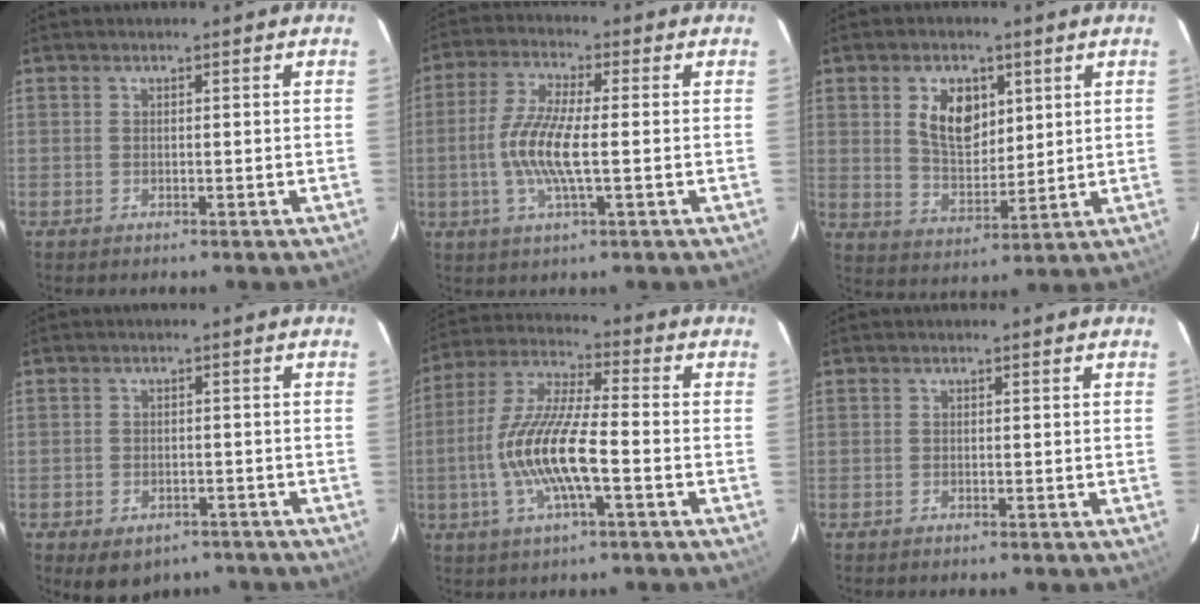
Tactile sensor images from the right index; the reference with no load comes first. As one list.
[{"total": 9.6, "force": [-1.3, 1.6, 9.4], "torque": [-0.193, 0.000, -0.030]}, {"total": 8.9, "force": [3.2, 5.5, 6.2], "torque": [-0.109, 0.007, 0.067]}, {"total": 7.5, "force": [-5.0, 4.6, 3.3], "torque": [-0.063, -0.001, -0.056]}, {"total": 14.0, "force": [-3.6, 2.7, 13.3], "torque": [-0.271, -0.001, -0.072]}, {"total": 0.0}]